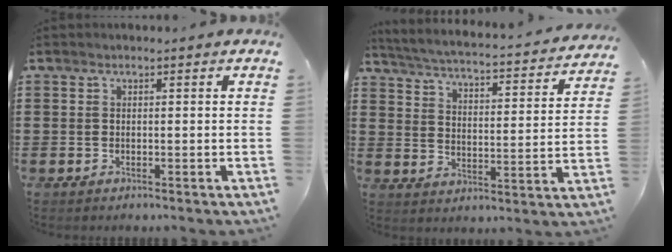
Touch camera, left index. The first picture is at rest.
{"total": 3.0, "force": [2.8, -0.3, 1.2], "torque": [-0.044, -0.032, 0.035]}